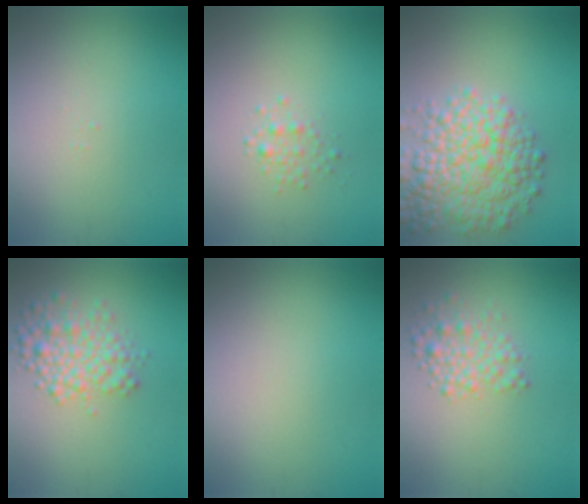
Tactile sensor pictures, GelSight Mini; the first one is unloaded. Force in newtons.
{"total": 1.3, "press": 1.3, "slide": 0.0}
{"total": 7.3, "press": 7.3, "slide": 0.3}
{"total": 4.1, "press": 4.1, "slide": 0.1}
{"total": 0.0}
{"total": 2.8, "press": 2.8, "slide": 0.0}